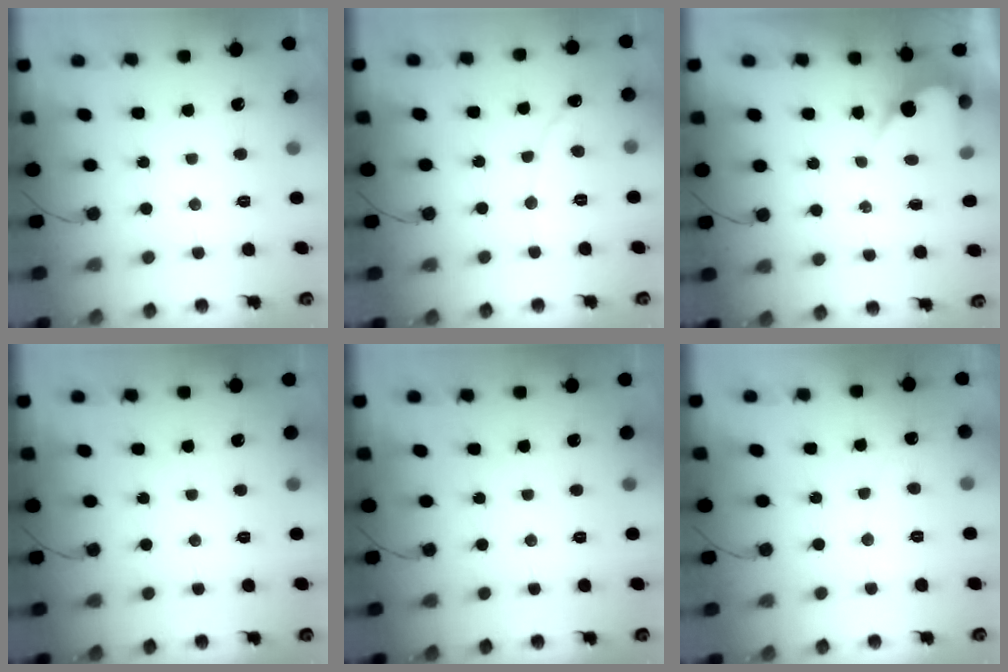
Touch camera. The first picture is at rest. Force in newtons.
{"total": 3.0, "press": 3.0, "slide": 0.3}
{"total": 3.6, "press": 3.6, "slide": 0.2}
{"total": 0.0}
{"total": 0.0}
{"total": 2.3, "press": 2.3, "slide": 0.1}